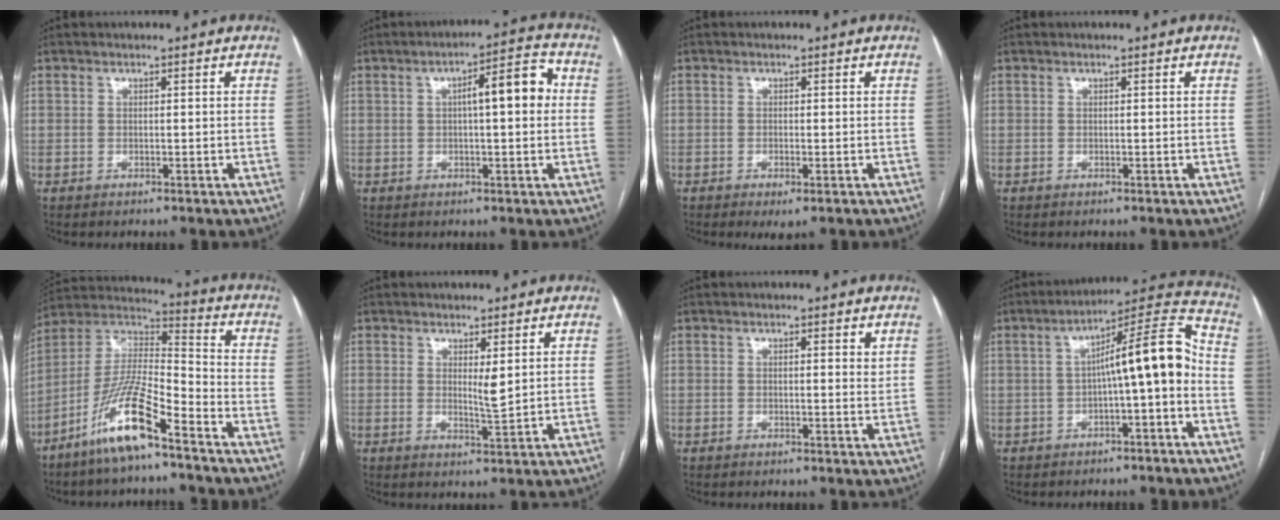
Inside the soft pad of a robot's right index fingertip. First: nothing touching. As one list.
[{"total": 7.7, "force": [1.0, 1.7, 7.5], "torque": [-0.108, 0.027, 0.012]}, {"total": 2.9, "force": [-1.5, 0.4, 2.5], "torque": [-0.038, -0.008, -0.021]}, {"total": 0.0}, {"total": 14.0, "force": [-8.9, 2.0, 10.7], "torque": [-0.220, -0.003, -0.170]}, {"total": 2.5, "force": [0.9, 0.2, 2.4], "torque": [-0.045, -0.012, 0.019]}, {"total": 1.4, "force": [0.9, 0.4, 1.0], "torque": [-0.018, -0.005, 0.010]}, {"total": 11.2, "force": [-1.3, 1.2, 11.1], "torque": [-0.166, 0.040, -0.017]}]